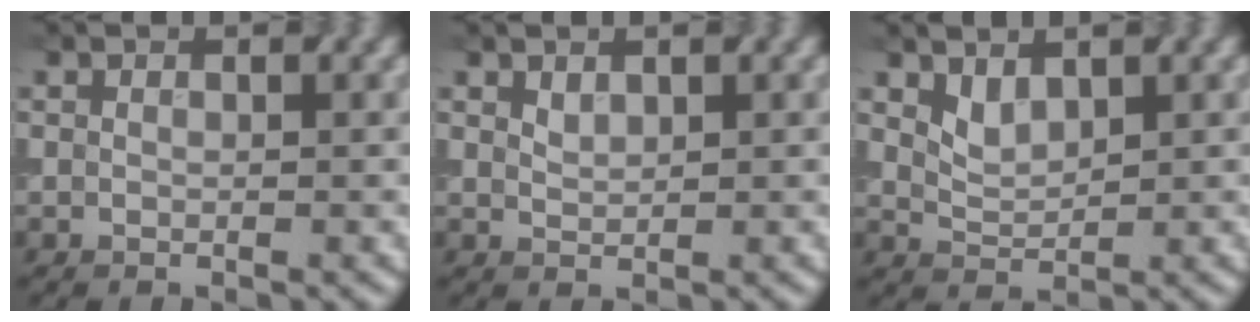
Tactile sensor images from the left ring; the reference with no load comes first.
{"total": 0.8, "force": [0.6, 0.4, 0.4], "torque": [-0.007, 0.005, 0.017]}
{"total": 1.4, "force": [1.0, 0.7, 0.7], "torque": [-0.018, -0.002, 0.029]}